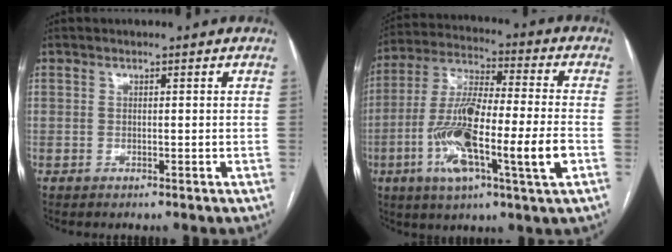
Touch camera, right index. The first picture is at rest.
{"total": 18.0, "force": [-5.1, 1.8, 17.2], "torque": [-0.321, -0.007, -0.090]}